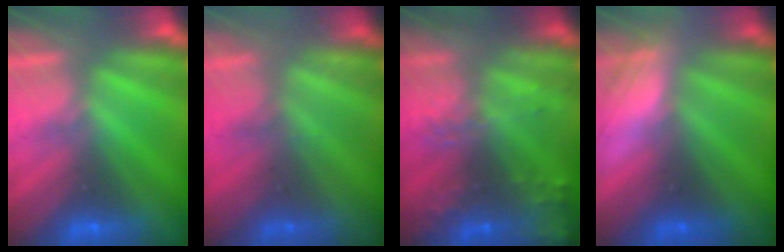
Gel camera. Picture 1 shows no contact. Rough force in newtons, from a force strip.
{"total": 2.3}
{"total": 8.2}
{"total": 2.9}